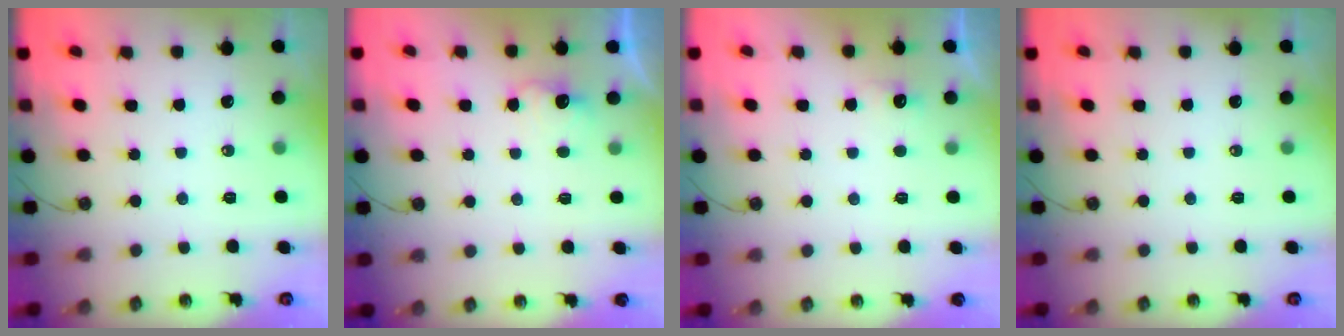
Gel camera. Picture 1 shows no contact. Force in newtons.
{"total": 2.8, "press": 2.7, "slide": 0.9}
{"total": 2.9, "press": 2.7, "slide": 0.9}
{"total": 0.0}